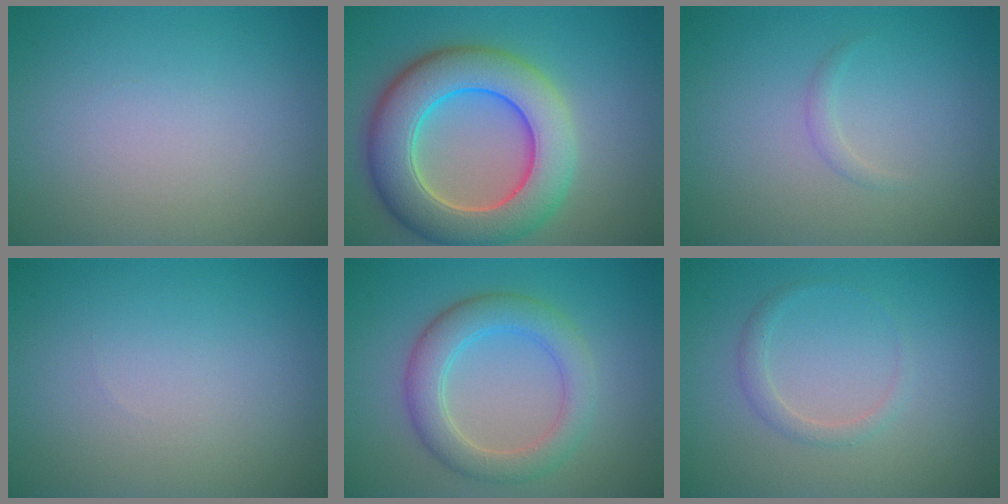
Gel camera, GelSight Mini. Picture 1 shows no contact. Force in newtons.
{"total": 9.7, "press": 9.7, "slide": 0.3}
{"total": 0.7, "press": 0.7, "slide": 0.0}
{"total": 0.0}
{"total": 4.6, "press": 4.5, "slide": 0.2}
{"total": 1.3, "press": 1.3, "slide": 0.1}